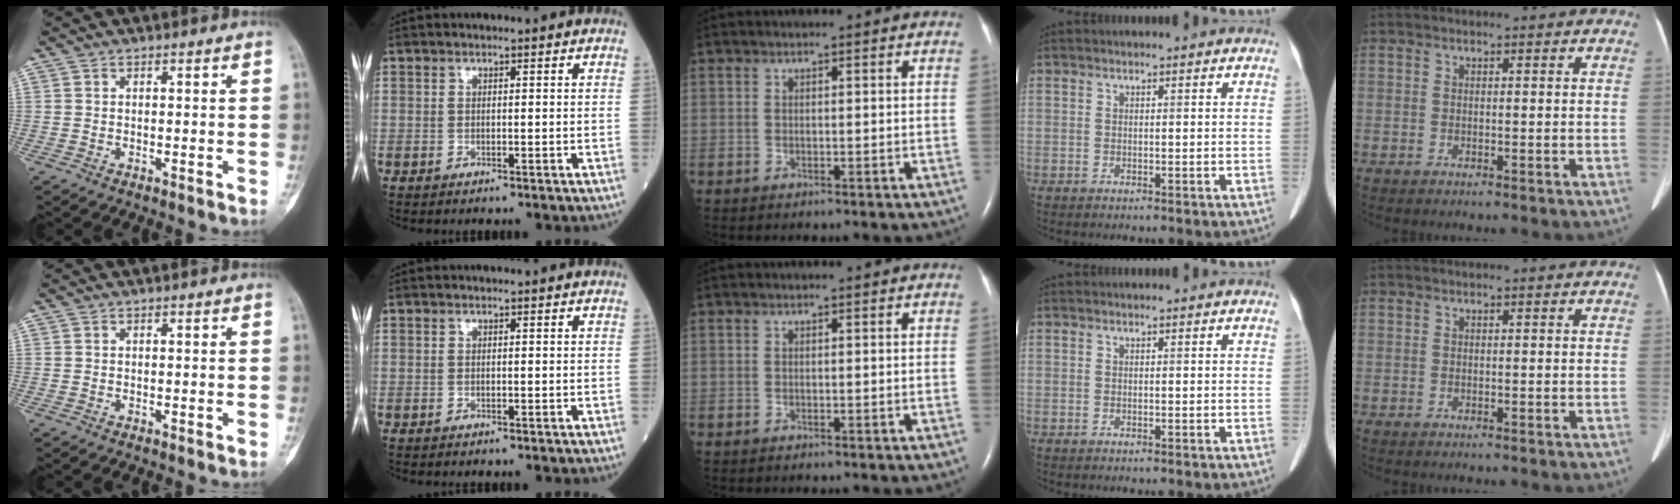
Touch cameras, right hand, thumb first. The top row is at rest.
{}